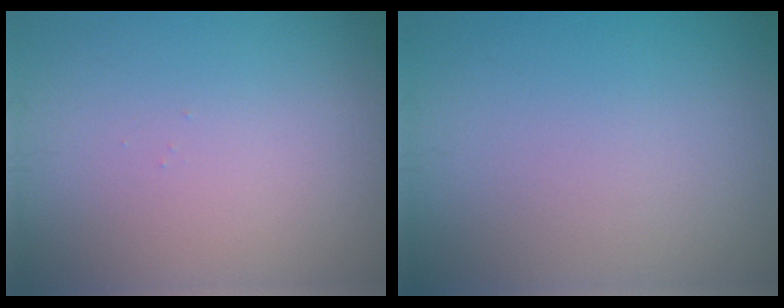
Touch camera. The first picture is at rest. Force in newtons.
{"total": 0.0}